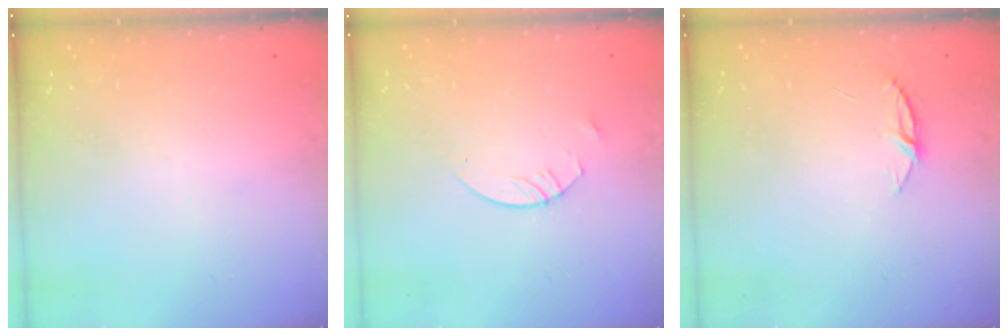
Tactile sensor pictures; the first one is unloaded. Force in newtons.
{"total": 2.4, "press": 2.4, "slide": 0.1}
{"total": 4.6, "press": 4.5, "slide": 0.4}